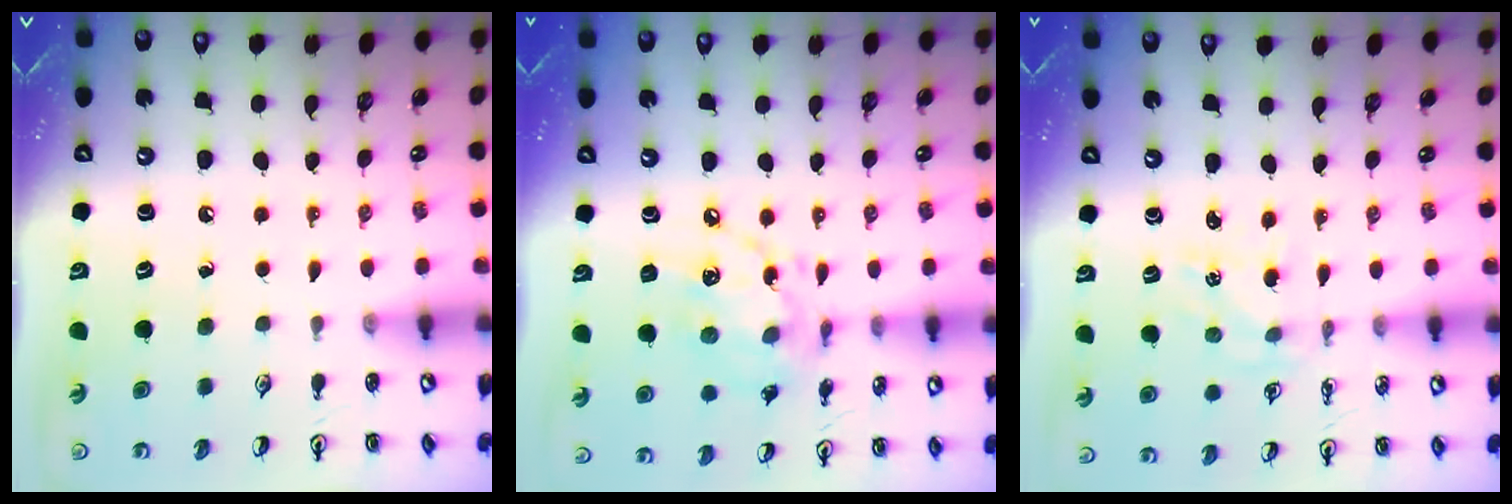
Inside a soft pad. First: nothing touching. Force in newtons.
{"total": 11.7, "press": 11.7, "slide": 0.7}
{"total": 1.8, "press": 1.8, "slide": 0.2}